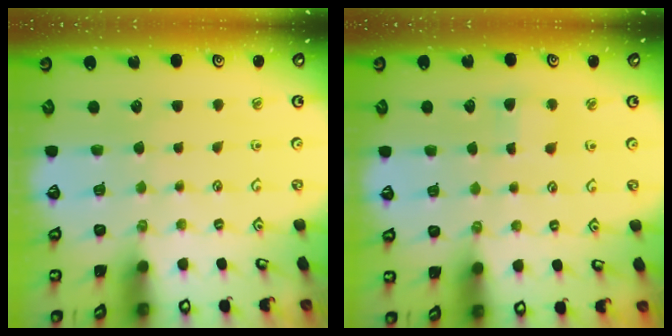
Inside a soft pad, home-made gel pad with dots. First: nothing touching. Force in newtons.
{"total": 3.1, "press": 3.1, "slide": 0.3}